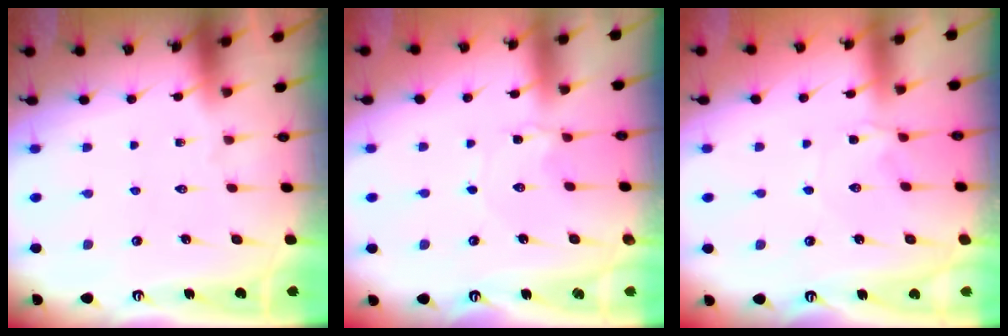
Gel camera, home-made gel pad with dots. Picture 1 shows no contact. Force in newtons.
{"total": 1.0, "press": 1.0, "slide": 0.1}
{"total": 1.8, "press": 1.8, "slide": 0.4}